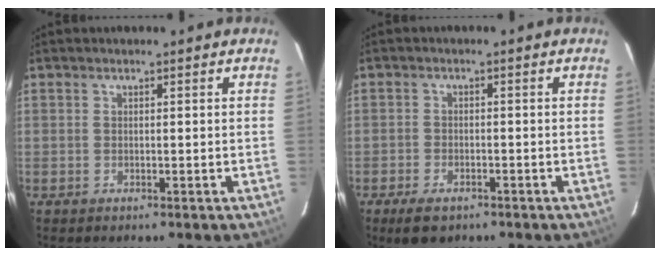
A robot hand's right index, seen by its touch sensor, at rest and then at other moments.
{"total": 5.3, "force": [-3.7, 2.7, 2.6], "torque": [-0.068, -0.011, -0.060]}